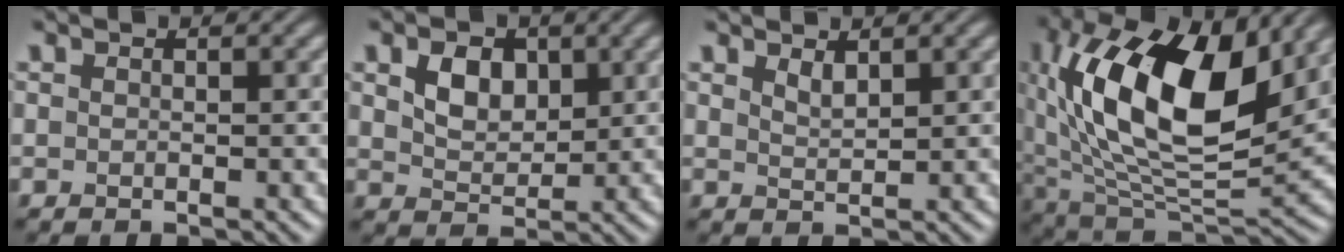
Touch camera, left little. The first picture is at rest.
{"total": 3.4, "force": [1.3, 2.3, 2.1], "torque": [-0.044, 0.000, 0.021]}
{"total": 1.4, "force": [1.1, 0.4, 0.7], "torque": [-0.017, -0.002, 0.023]}
{"total": 16.5, "force": [4.9, 8.4, 13.3], "torque": [-0.254, 0.012, 0.082]}